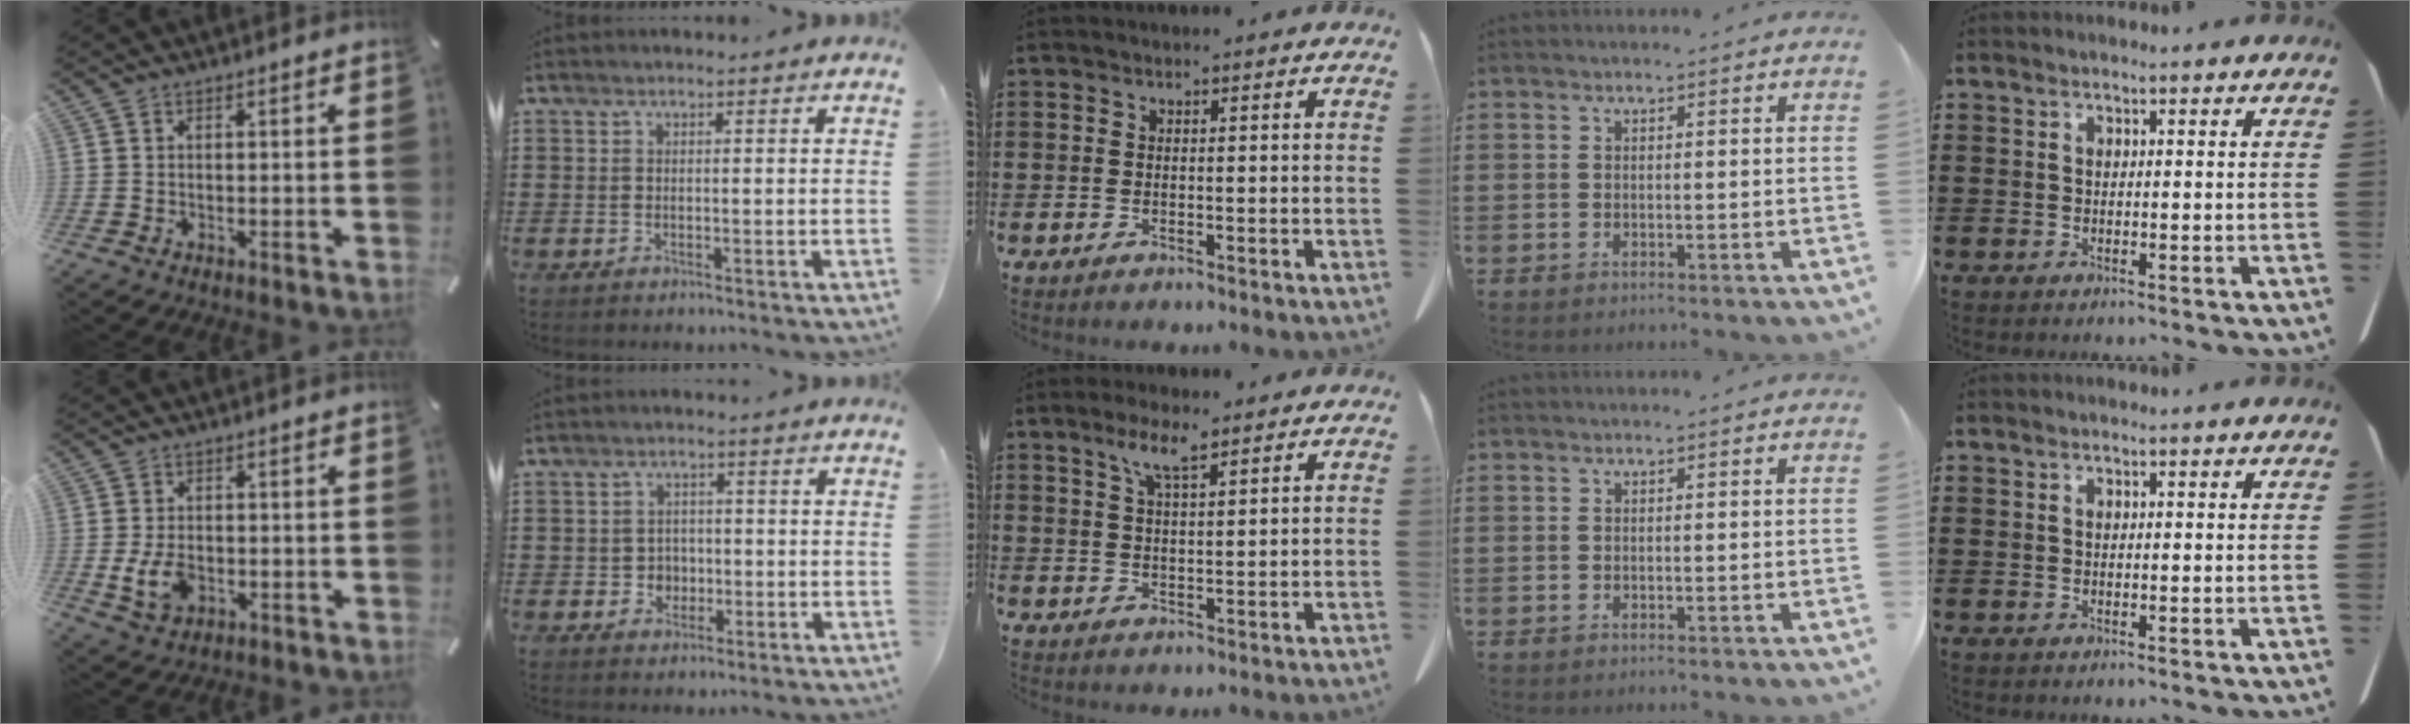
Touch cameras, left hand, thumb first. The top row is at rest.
{"thumb": {"total": 6.0, "force": [-1.2, 4.3, 4.0], "torque": [-0.084, -0.003, -0.022]}, "index": {"total": 2.7, "force": [-0.6, 2.5, 0.9], "torque": [-0.028, 0.004, -0.016]}, "middle": {"total": 4.9, "force": [3.2, 0.9, 3.7], "torque": [-0.080, 0.005, 0.056]}}